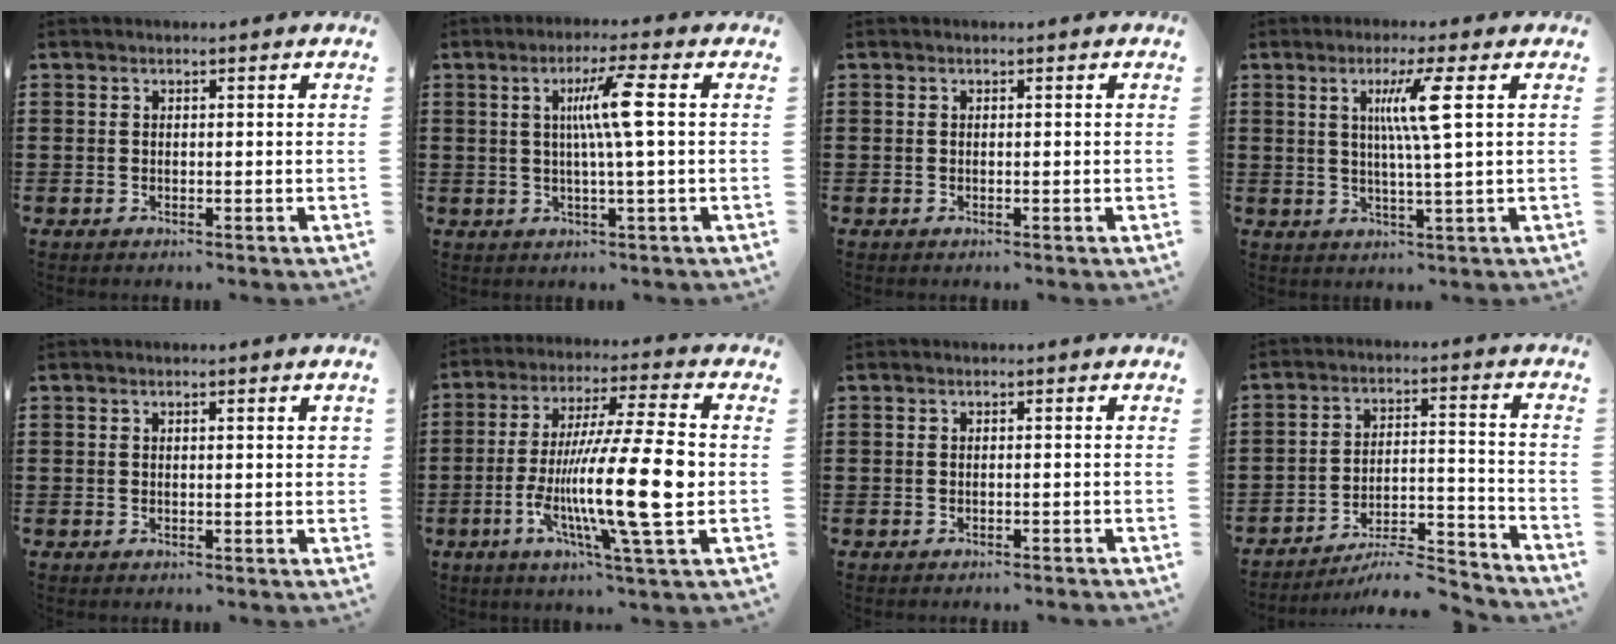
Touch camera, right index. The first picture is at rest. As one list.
[{"total": 6.8, "force": [1.1, -0.4, 6.6], "torque": [-0.131, -0.002, 0.010]}, {"total": 0.0}, {"total": 6.6, "force": [1.8, -0.5, 6.3], "torque": [-0.126, -0.005, 0.023]}, {"total": 1.2, "force": [0.4, 0.2, 1.1], "torque": [-0.022, 0.002, 0.006]}, {"total": 17.4, "force": [-3.0, 1.7, 17.0], "torque": [-0.305, -0.015, -0.059]}, {"total": 0.5, "force": [-0.5, 0.0, 0.1], "torque": [-0.003, -0.004, -0.010]}, {"total": 7.0, "force": [-6.3, 1.1, 2.8], "torque": [-0.038, 0.007, -0.121]}]